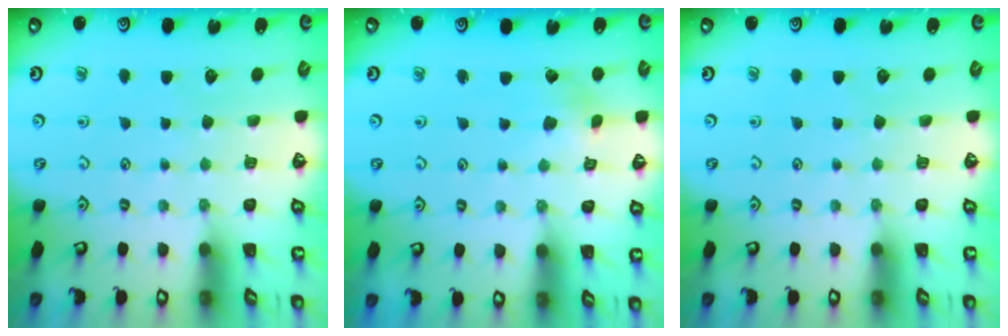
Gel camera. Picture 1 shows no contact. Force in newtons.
{"total": 3.3, "press": 3.2, "slide": 0.4}
{"total": 0.0}